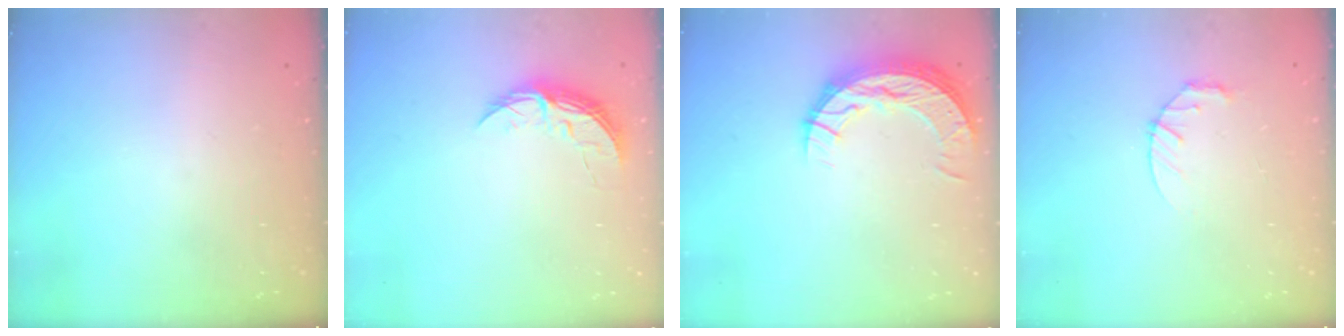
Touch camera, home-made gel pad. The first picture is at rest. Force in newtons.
{"total": 5.9, "press": 5.9, "slide": 0.5}
{"total": 9.9, "press": 9.9, "slide": 0.7}
{"total": 3.6, "press": 3.6, "slide": 0.5}